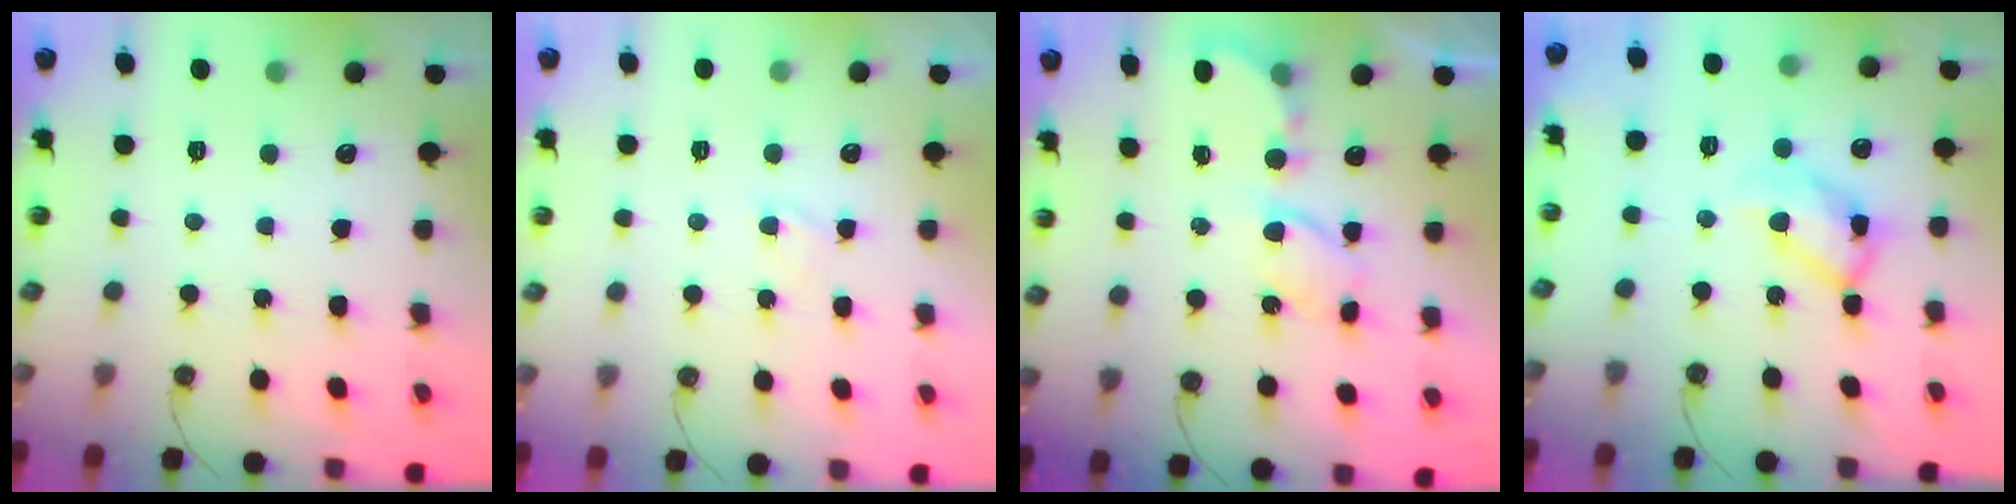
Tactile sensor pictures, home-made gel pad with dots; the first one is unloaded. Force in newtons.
{"total": 1.5, "press": 1.5, "slide": 0.3}
{"total": 6.5, "press": 6.5, "slide": 0.2}
{"total": 12.3, "press": 12.2, "slide": 1.1}